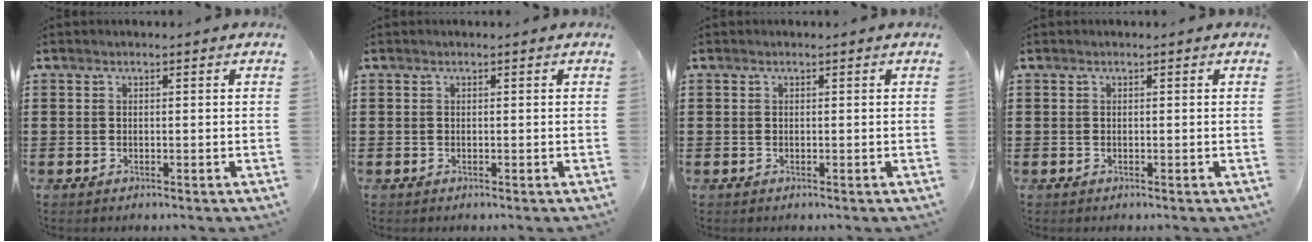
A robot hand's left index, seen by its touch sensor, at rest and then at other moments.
{"total": 0.0}
{"total": 0.0}
{"total": 0.0}